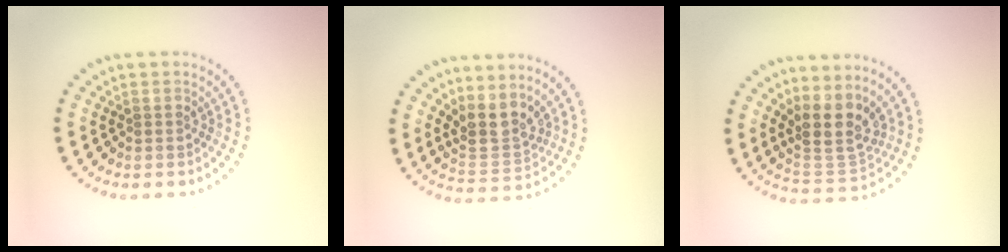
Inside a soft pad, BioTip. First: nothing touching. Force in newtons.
{"total": 3.3, "press": 2.5, "slide": 2.1}
{"total": 4.1, "press": 3.4, "slide": 2.3}